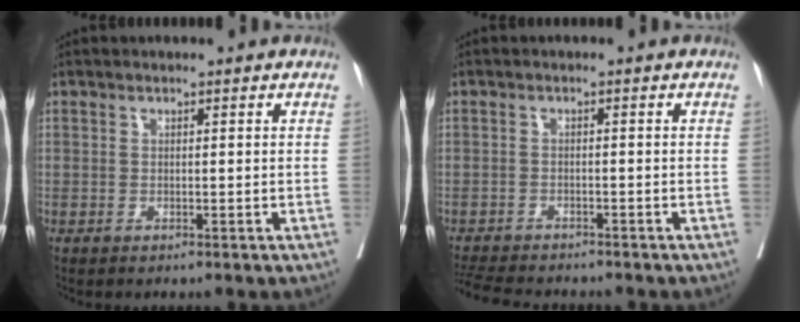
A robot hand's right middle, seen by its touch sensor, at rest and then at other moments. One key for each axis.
{"total": 8.0, "fx": -7.4, "fy": 1.2, "fz": 2.8, "tx": -0.052, "ty": -0.012, "tz": -0.116}